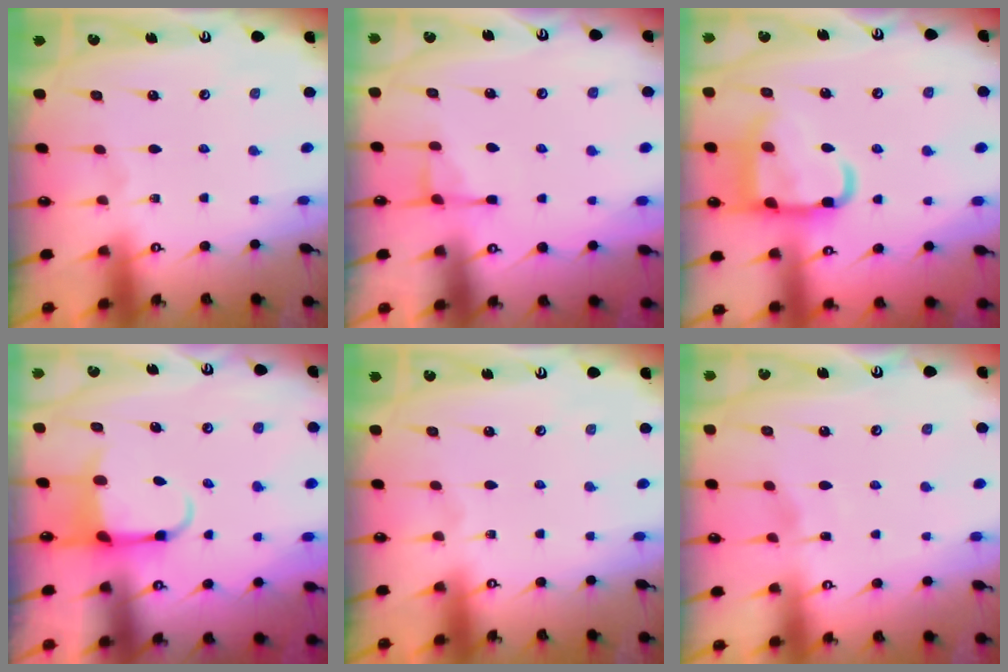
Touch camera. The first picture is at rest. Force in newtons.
{"total": 5.3, "press": 5.2, "slide": 0.5}
{"total": 15.2, "press": 15.1, "slide": 1.6}
{"total": 3.8, "press": 3.7, "slide": 1.0}
{"total": 0.0}
{"total": 3.0, "press": 2.9, "slide": 0.3}